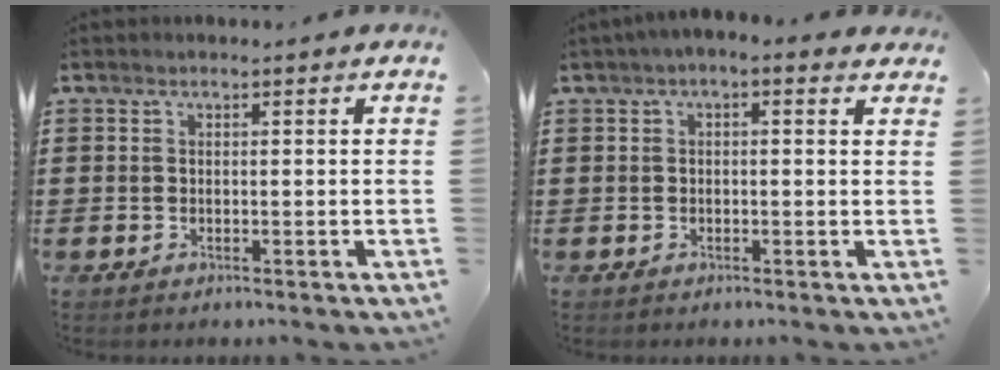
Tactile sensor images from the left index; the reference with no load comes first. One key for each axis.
{"total": 1.5, "fx": -0.1, "fy": 0.7, "fz": 1.4, "tx": -0.026, "ty": 0.005, "tz": -0.005}